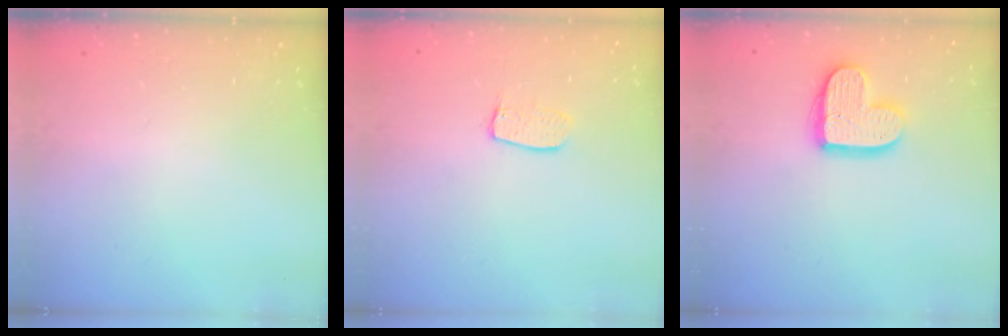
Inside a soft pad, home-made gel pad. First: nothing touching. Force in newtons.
{"total": 6.8, "press": 6.8, "slide": 0.3}
{"total": 13.8, "press": 13.8, "slide": 0.9}